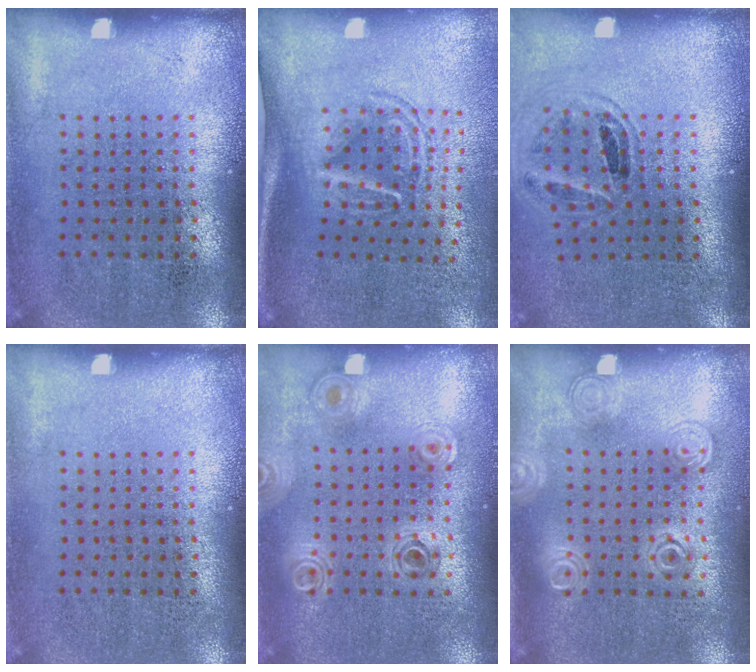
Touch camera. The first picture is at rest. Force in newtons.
{"total": 1.7, "press": 1.1, "slide": 1.2}
{"total": 0.9, "press": 0.9, "slide": 0.1}
{"total": 0.0}
{"total": 0.9, "press": 0.9, "slide": 0.1}
{"total": 1.4, "press": 1.3, "slide": 0.4}